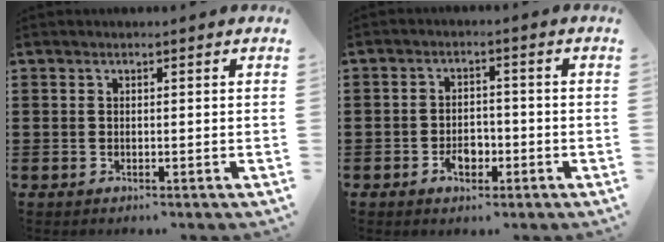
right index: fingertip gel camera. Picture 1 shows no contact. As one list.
[{"total": 3.4, "force": [-1.5, 2.3, 2.1], "torque": [-0.030, 0.002, -0.029]}]